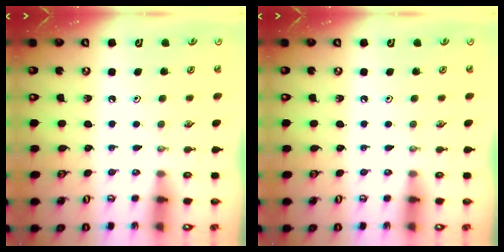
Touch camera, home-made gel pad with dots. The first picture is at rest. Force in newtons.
{"total": 0.0}